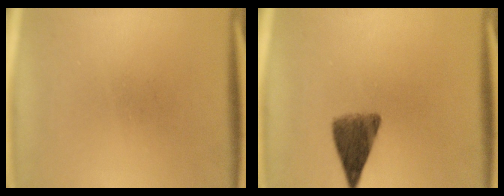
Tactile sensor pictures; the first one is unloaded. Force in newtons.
{"total": 6.4}